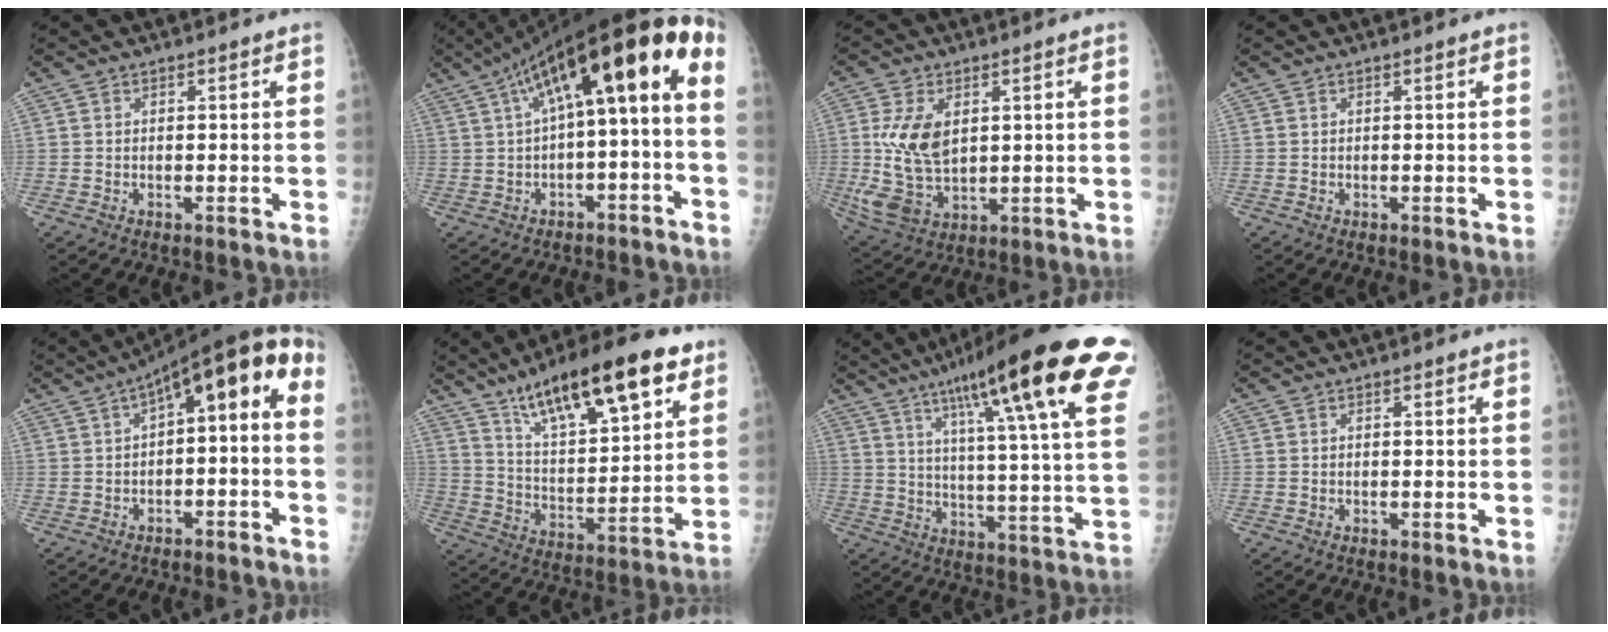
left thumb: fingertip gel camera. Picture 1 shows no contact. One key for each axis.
{"total": 18.3, "fx": 2.3, "fy": 5.4, "fz": 17.3, "tx": -0.256, "ty": 0.069, "tz": 0.035}
{"total": 11.5, "fx": 1.7, "fy": 7.1, "fz": 8.9, "tx": -0.171, "ty": -0.012, "tz": 0.045}
{"total": 0.0}
{"total": 11.2, "fx": -0.3, "fy": 4.9, "fz": 10.1, "tx": -0.133, "ty": 0.064, "tz": -0.008}
{"total": 22.6, "fx": 13.6, "fy": 7.0, "fz": 16.6, "tx": -0.237, "ty": -0.044, "tz": 0.229}
{"total": 28.0, "fx": 15.2, "fy": 4.2, "fz": 23.2, "tx": -0.310, "ty": -0.023, "tz": 0.214}
{"total": 0.0}